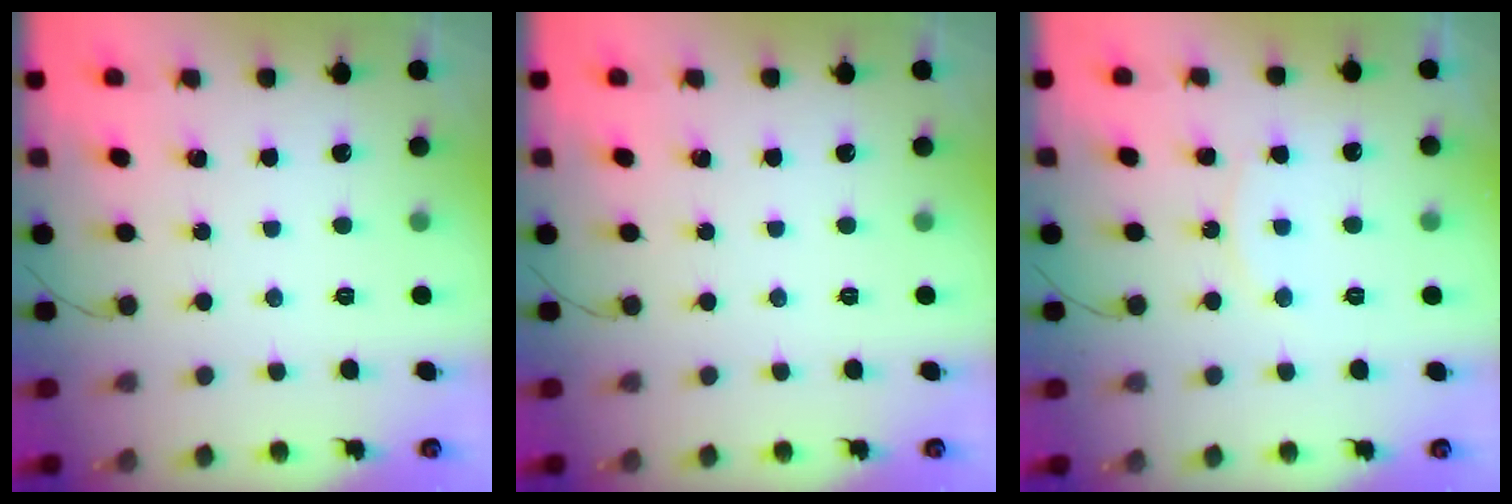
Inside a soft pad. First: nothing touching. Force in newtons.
{"total": 0.0}
{"total": 6.4, "press": 6.4, "slide": 0.6}